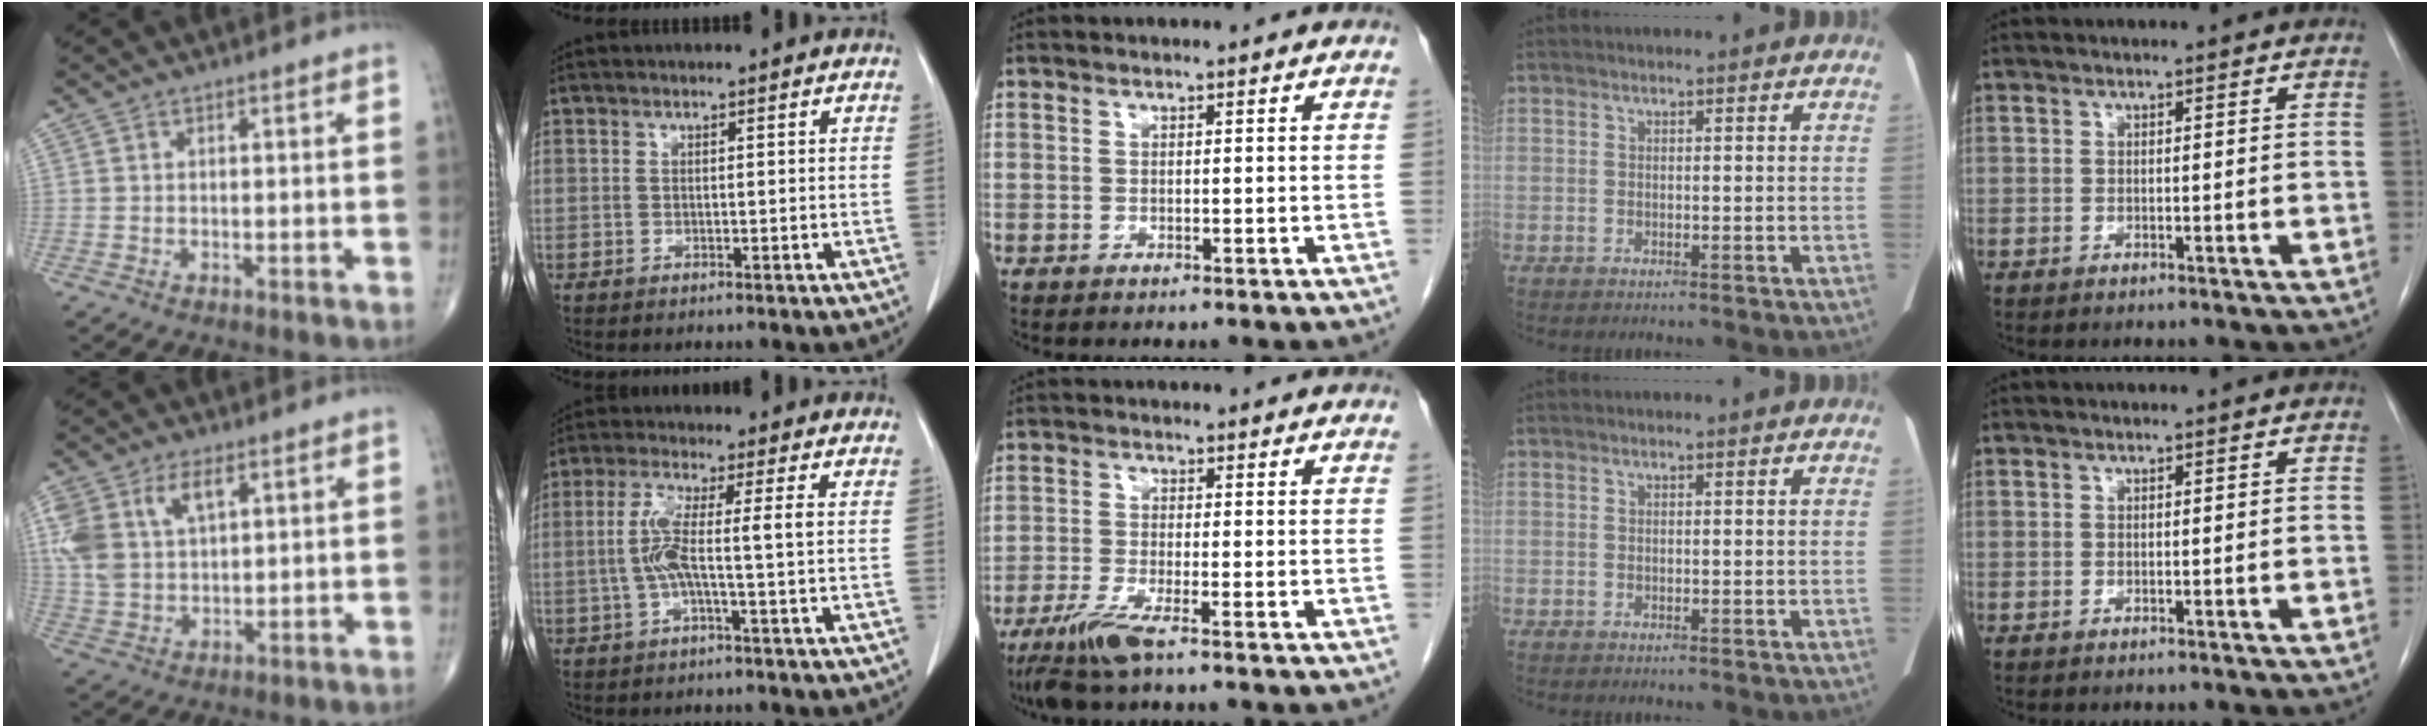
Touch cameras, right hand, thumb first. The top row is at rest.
{"thumb": {"total": 10.5, "force": [4.3, 5.9, 7.6], "torque": [-0.164, 0.003, 0.092]}, "index": {"total": 5.8, "force": [-0.4, 0.1, 5.8], "torque": [-0.123, 0.011, -0.009]}, "middle": {"total": 5.2, "force": [-3.5, 0.1, 3.9], "torque": [-0.085, -0.016, -0.071]}}